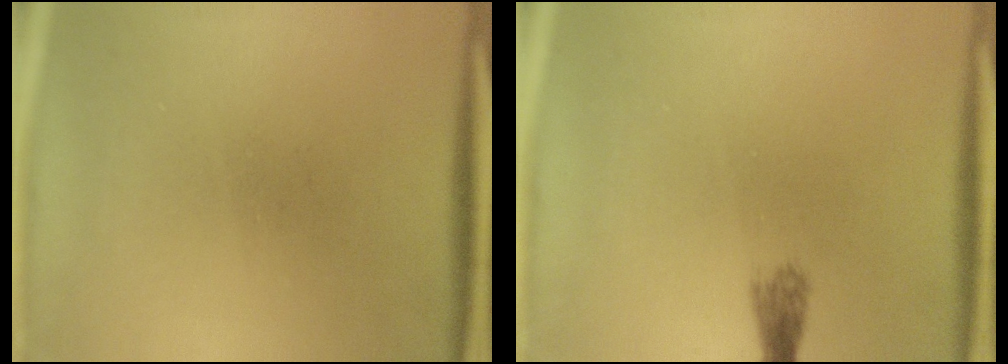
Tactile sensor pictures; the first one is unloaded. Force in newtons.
{"total": 1.7}